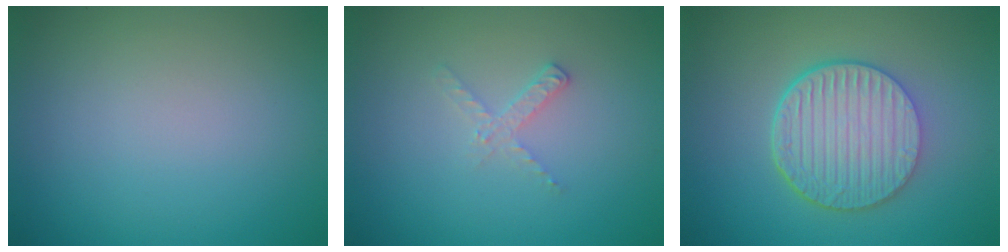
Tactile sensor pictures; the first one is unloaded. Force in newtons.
{"total": 1.4, "press": 1.4, "slide": 0.1}
{"total": 6.6, "press": 4.8, "slide": 4.6}